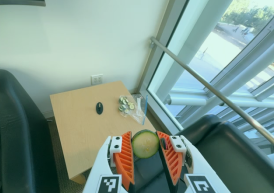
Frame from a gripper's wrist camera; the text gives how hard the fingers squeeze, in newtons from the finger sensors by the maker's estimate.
{"total": 9.9, "left": 9.8, "right": 9.9}